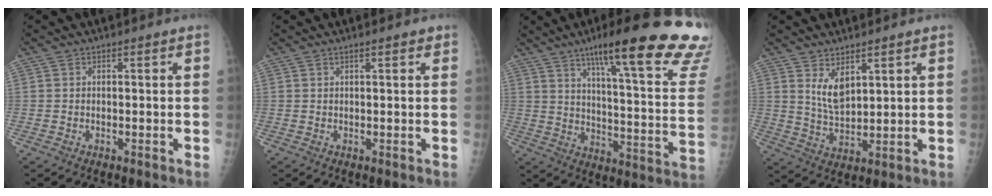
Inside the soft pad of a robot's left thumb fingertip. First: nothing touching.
{"total": 1.8, "force": [1.2, 0.4, 1.3], "torque": [-0.016, 0.000, 0.014]}
{"total": 29.2, "force": [20.3, 4.4, 20.6], "torque": [-0.242, -0.086, 0.272]}
{"total": 5.7, "force": [3.1, 2.5, 4.0], "torque": [-0.064, -0.031, 0.067]}